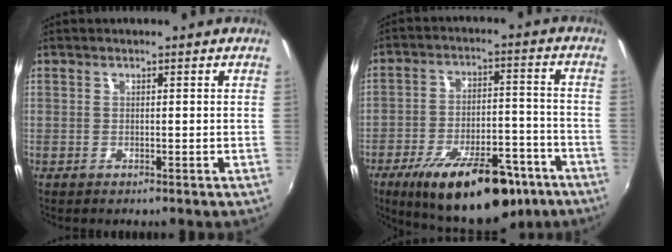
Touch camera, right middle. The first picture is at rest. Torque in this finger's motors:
{"motor_torque": [1.12, -1.02, 0.99, 0.21]}